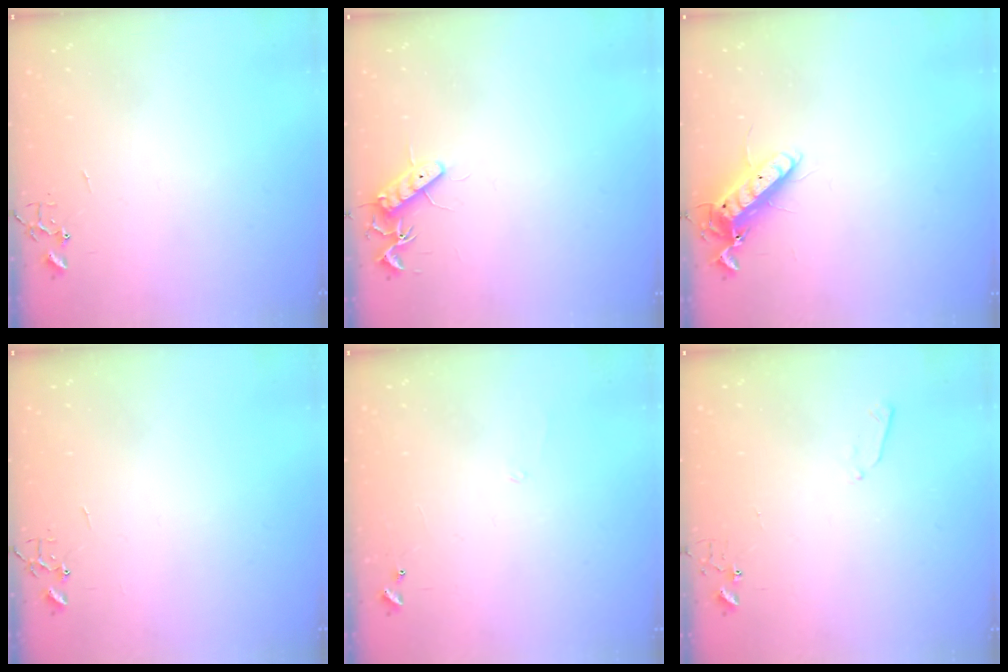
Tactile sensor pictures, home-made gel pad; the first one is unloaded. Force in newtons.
{"total": 11.5, "press": 11.5, "slide": 1.0}
{"total": 12.2, "press": 12.1, "slide": 1.7}
{"total": 0.0}
{"total": 5.6, "press": 5.6, "slide": 0.4}
{"total": 3.7, "press": 3.6, "slide": 0.5}